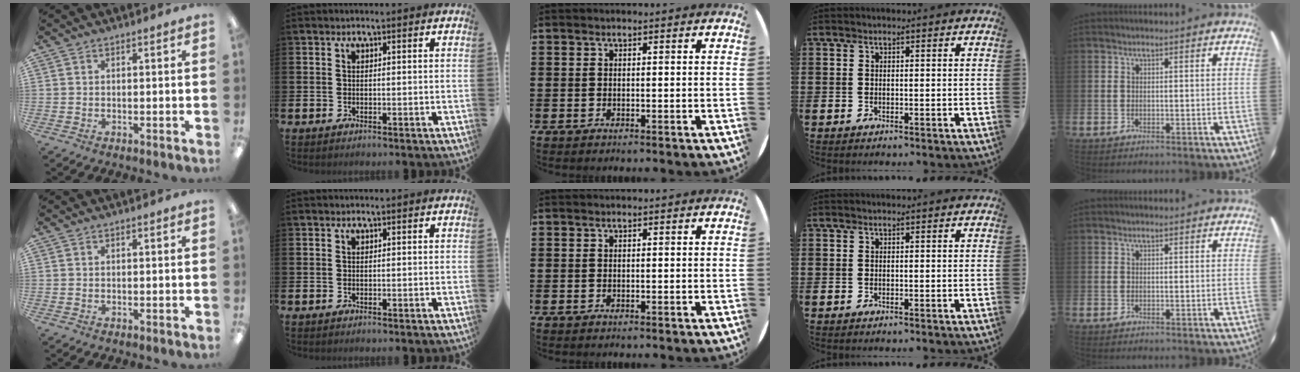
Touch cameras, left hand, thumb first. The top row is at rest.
{}